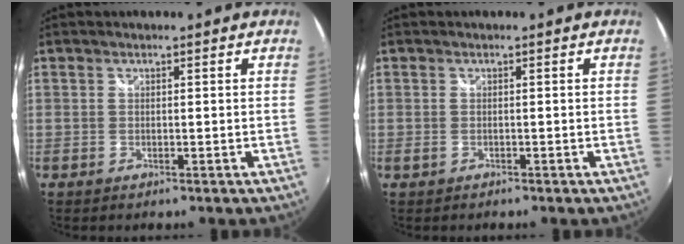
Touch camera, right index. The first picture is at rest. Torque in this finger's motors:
{"motor_torque": [-0.14, -0.21, 0.13, 0.02]}